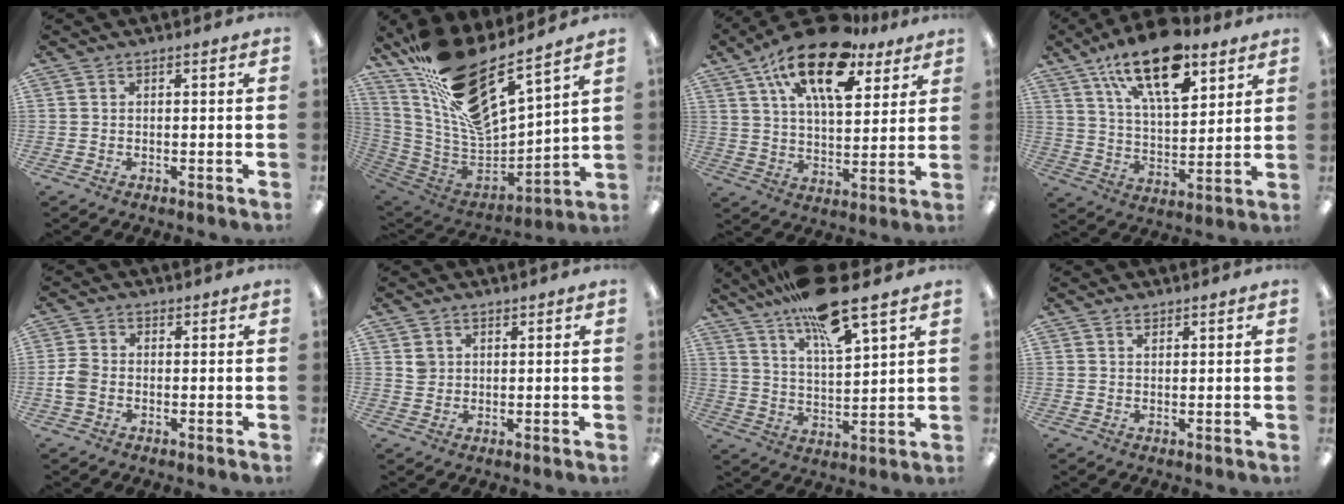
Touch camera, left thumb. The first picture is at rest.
{"total": 20.2, "force": [14.8, 5.6, 12.6], "torque": [-0.220, -0.110, 0.253]}
{"total": 15.8, "force": [9.1, 7.4, 10.6], "torque": [-0.159, -0.037, 0.152]}
{"total": 19.1, "force": [11.8, 8.4, 12.4], "torque": [-0.201, -0.051, 0.200]}
{"total": 4.3, "force": [-0.9, 3.2, 2.6], "torque": [-0.058, 0.007, -0.017]}
{"total": 2.3, "force": [1.2, 2.0, 0.3], "torque": [-0.001, -0.001, 0.021]}
{"total": 15.4, "force": [11.6, 3.2, 9.6], "torque": [-0.174, -0.058, 0.193]}
{"total": 0.9, "force": [0.9, 0.4, 0.1], "torque": [-0.003, 0.000, 0.017]}